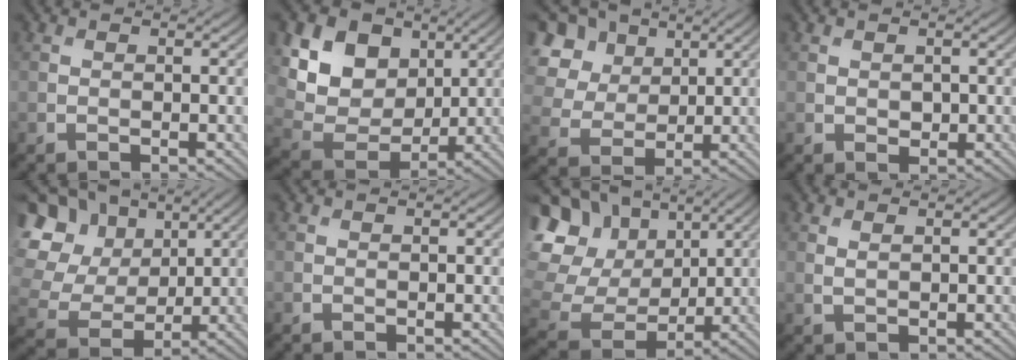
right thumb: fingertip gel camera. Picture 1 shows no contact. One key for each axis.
{"total": 13.7, "fx": 5.4, "fy": 10.2, "fz": 7.3, "tx": -0.211, "ty": 0.032, "tz": 0.111}
{"total": 11.9, "fx": 5.1, "fy": 8.8, "fz": 6.1, "tx": -0.182, "ty": 0.025, "tz": 0.108}
{"total": 0.9, "fx": 0.1, "fy": 0.7, "fz": 0.6, "tx": -0.013, "ty": -0.004, "tz": 0.006}
{"total": 16.4, "fx": 5.6, "fy": 13.1, "fz": 8.1, "tx": -0.270, "ty": 0.051, "tz": 0.118}
{"total": 0.0}
{"total": 18.0, "fx": 5.6, "fy": 14.7, "fz": 8.7, "tx": -0.281, "ty": 0.031, "tz": 0.136}
{"total": 0.9, "fx": 0.5, "fy": 0.2, "fz": 0.7, "tx": -0.019, "ty": -0.001, "tz": 0.013}